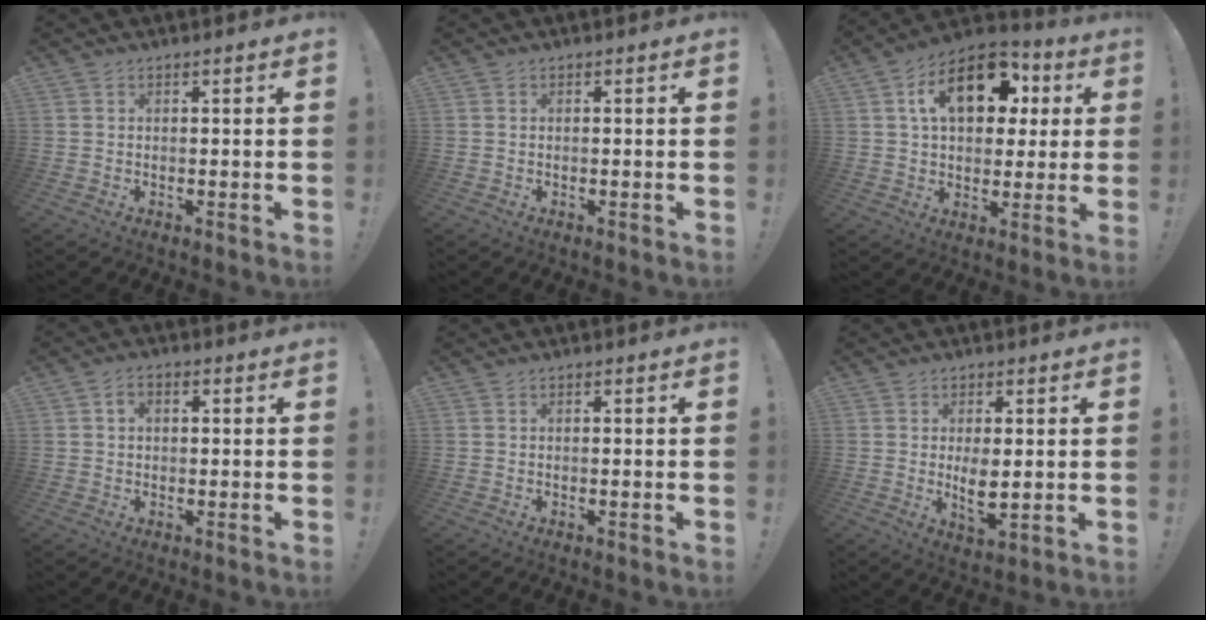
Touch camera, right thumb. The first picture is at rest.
{"total": 0.0}
{"total": 18.1, "force": [6.2, 11.2, 12.8], "torque": [-0.195, -0.006, 0.109]}
{"total": 2.7, "force": [0.3, 2.1, 1.7], "torque": [-0.024, 0.004, 0.004]}
{"total": 0.0}
{"total": 6.2, "force": [0.4, 2.8, 5.5], "torque": [-0.080, -0.017, 0.004]}